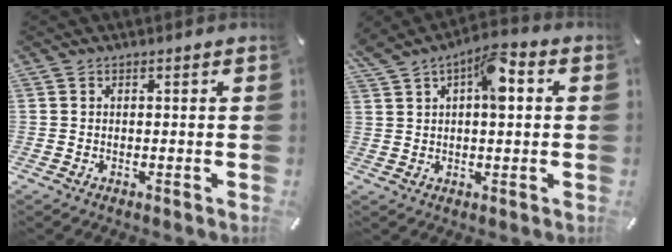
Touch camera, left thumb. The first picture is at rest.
{"total": 8.9, "force": [3.0, 4.1, 7.3], "torque": [-0.110, 0.000, 0.050]}